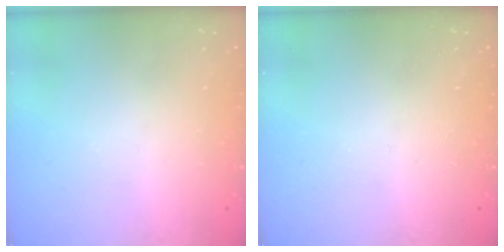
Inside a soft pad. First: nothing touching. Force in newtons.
{"total": 0.0}